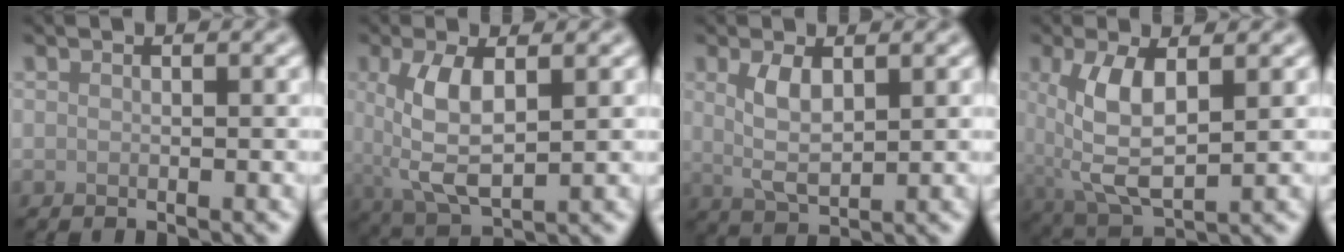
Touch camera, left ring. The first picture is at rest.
{"total": 5.7, "force": [0.8, 2.4, 5.1], "torque": [-0.108, -0.002, 0.017]}
{"total": 3.3, "force": [1.1, 1.4, 2.8], "torque": [-0.059, -0.002, 0.025]}
{"total": 6.3, "force": [1.0, 2.7, 5.6], "torque": [-0.120, -0.005, 0.021]}